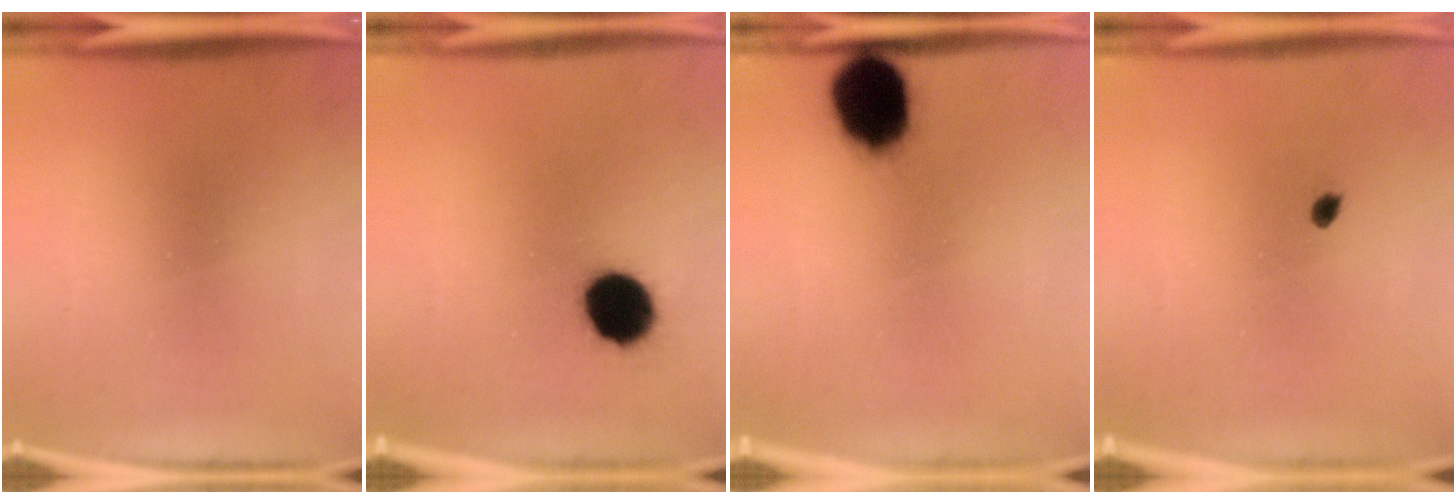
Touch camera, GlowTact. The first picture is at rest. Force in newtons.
{"total": 11.4}
{"total": 13.1}
{"total": 1.1}